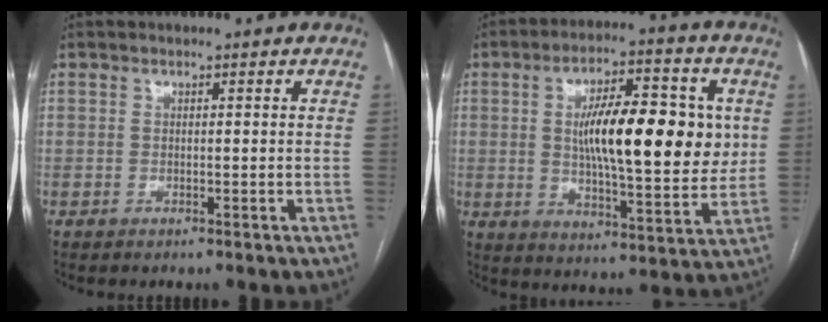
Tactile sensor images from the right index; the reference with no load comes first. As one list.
[{"total": 17.4, "force": [2.6, 5.4, 16.3], "torque": [-0.255, 0.016, 0.042]}]